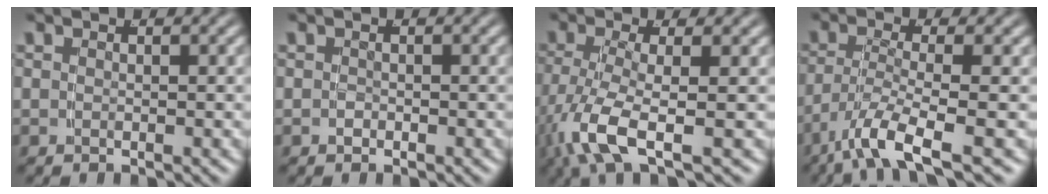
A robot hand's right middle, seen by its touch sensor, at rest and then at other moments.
{"total": 0.7, "force": [-0.5, 0.5, 0.2], "torque": [-0.007, -0.002, -0.009]}
{"total": 5.3, "force": [-1.8, 1.8, 4.7], "torque": [-0.111, -0.024, -0.019]}
{"total": 5.2, "force": [-2.8, 1.2, 4.2], "torque": [-0.092, -0.027, -0.034]}